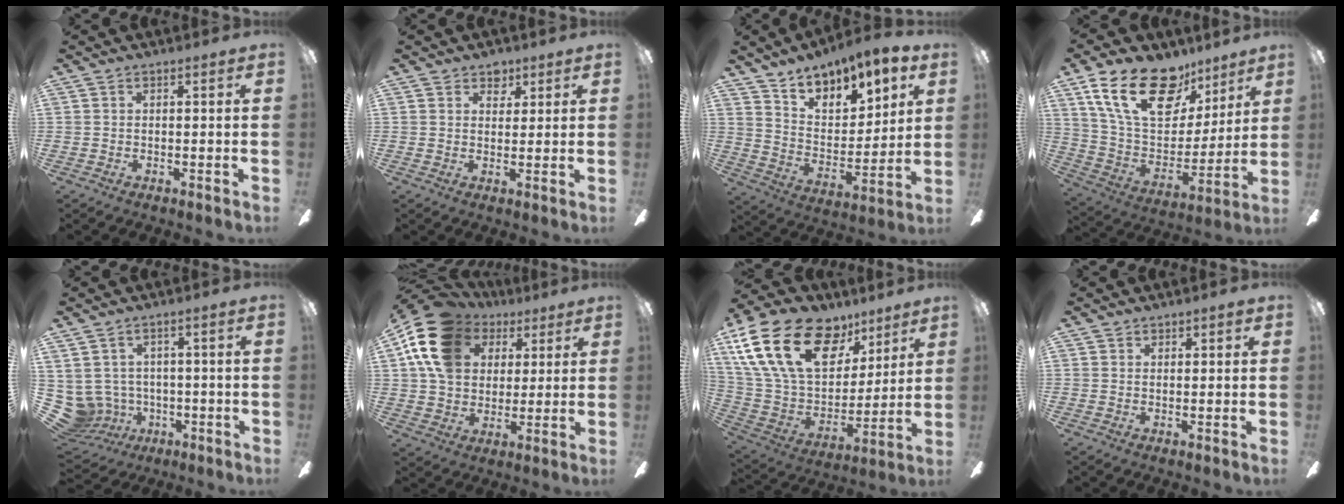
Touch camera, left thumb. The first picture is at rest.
{"total": 3.6, "force": [2.5, 2.6, 0.3], "torque": [0.005, -0.009, 0.041]}
{"total": 9.1, "force": [7.4, 4.8, 2.2], "torque": [-0.044, -0.065, 0.137]}
{"total": 23.7, "force": [13.7, 13.3, 14.0], "torque": [-0.244, -0.068, 0.248]}
{"total": 8.2, "force": [-0.3, 7.7, 2.6], "torque": [-0.119, -0.008, -0.004]}
{"total": 17.8, "force": [7.7, 13.2, 9.0], "torque": [-0.183, -0.027, 0.143]}
{"total": 27.1, "force": [13.0, 16.6, 17.1], "torque": [-0.324, -0.055, 0.243]}
{"total": 1.4, "force": [1.2, 0.7, 0.2], "torque": [-0.004, 0.000, 0.023]}